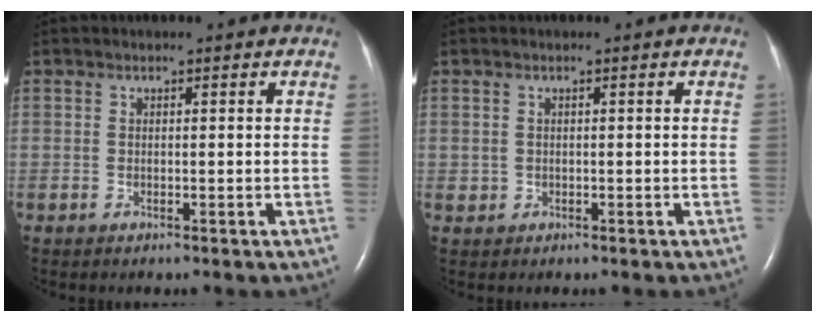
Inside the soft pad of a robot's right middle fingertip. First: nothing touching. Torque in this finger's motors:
{"motor_torque": [0.22, -0.03, 0.15, 0.02]}